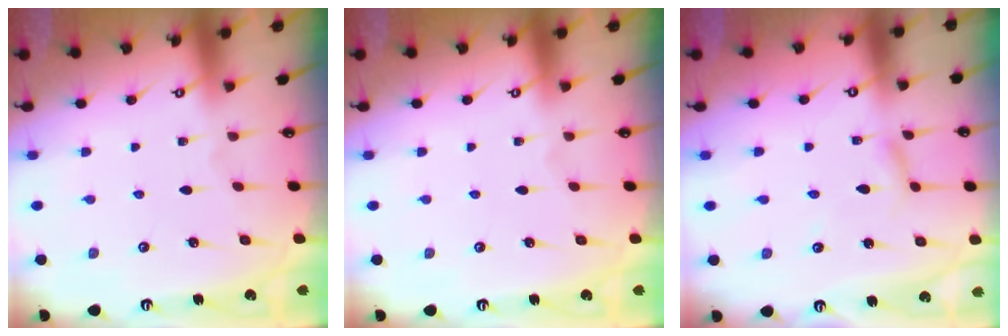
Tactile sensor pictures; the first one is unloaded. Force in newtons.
{"total": 0.0}
{"total": 2.1, "press": 2.1, "slide": 0.2}